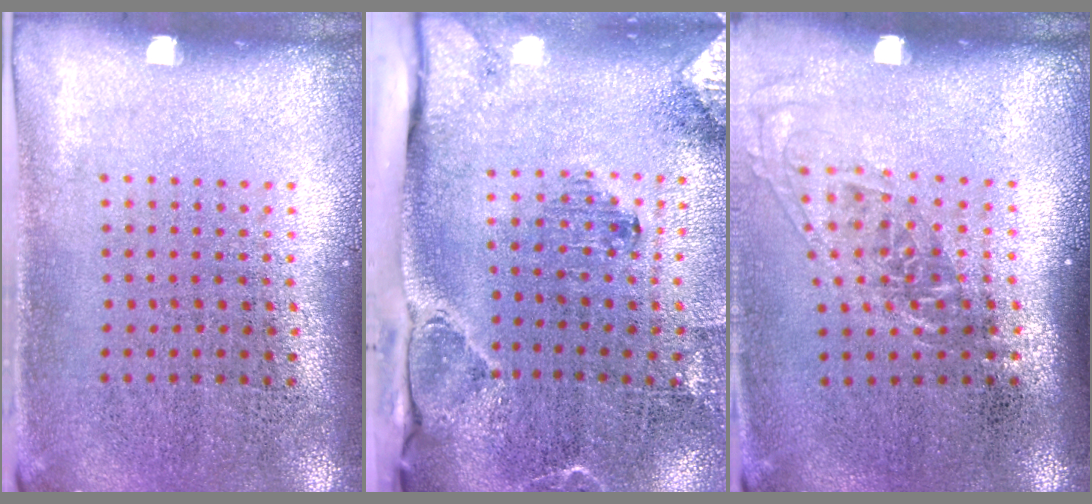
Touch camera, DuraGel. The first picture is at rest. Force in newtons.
{"total": 3.1, "press": 2.3, "slide": 2.1}
{"total": 1.3, "press": 1.0, "slide": 0.8}